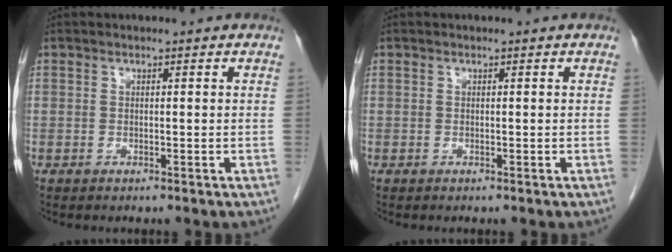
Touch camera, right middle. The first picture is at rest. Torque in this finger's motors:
{"motor_torque": [-0.02, 0.00, 0.00, 0.00]}